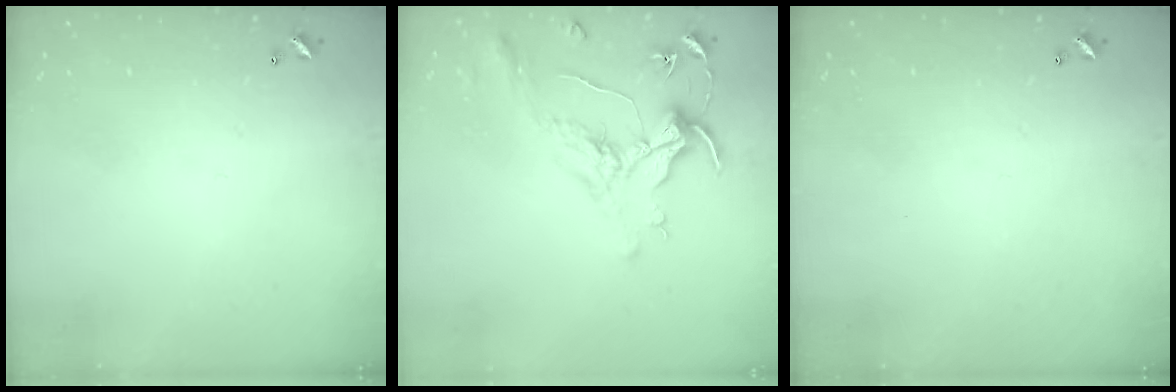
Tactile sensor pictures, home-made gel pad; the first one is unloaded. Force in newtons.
{"total": 1.6, "press": 1.4, "slide": 0.7}
{"total": 0.0}